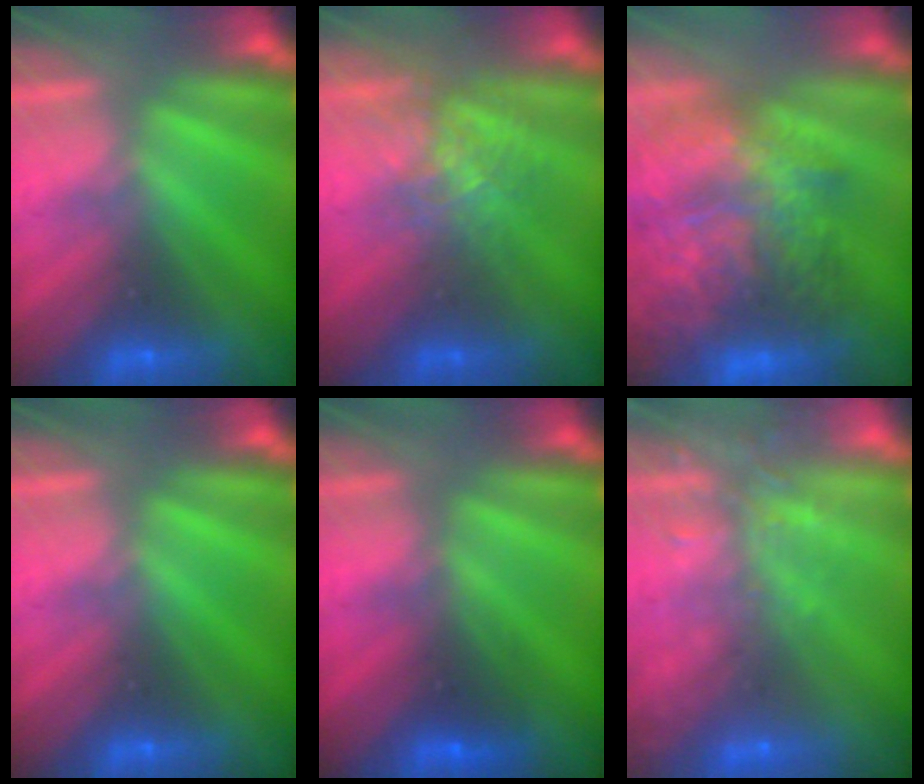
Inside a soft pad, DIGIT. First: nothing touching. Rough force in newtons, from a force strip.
{"total": 2.7}
{"total": 8.1}
{"total": 0.0}
{"total": 2.7}
{"total": 8.5}